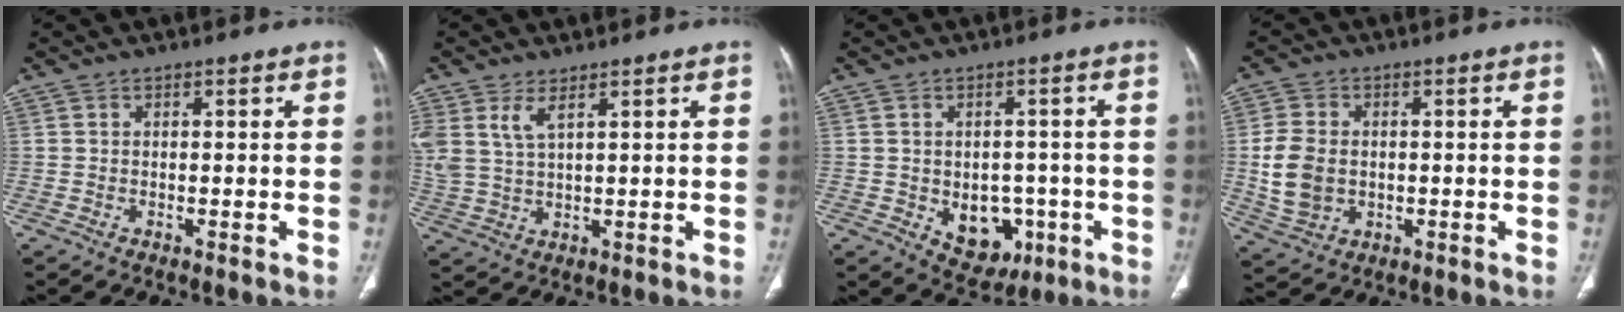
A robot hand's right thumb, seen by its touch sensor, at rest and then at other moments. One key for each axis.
{"total": 6.4, "fx": 3.2, "fy": 2.8, "fz": 4.7, "tx": -0.114, "ty": -0.007, "tz": 0.076}
{"total": 9.1, "fx": -2.5, "fy": 6.7, "fz": 5.5, "tx": -0.035, "ty": 0.015, "tz": -0.016}
{"total": 9.1, "fx": -0.2, "fy": 7.0, "fz": 5.9, "tx": -0.114, "ty": 0.000, "tz": 0.003}